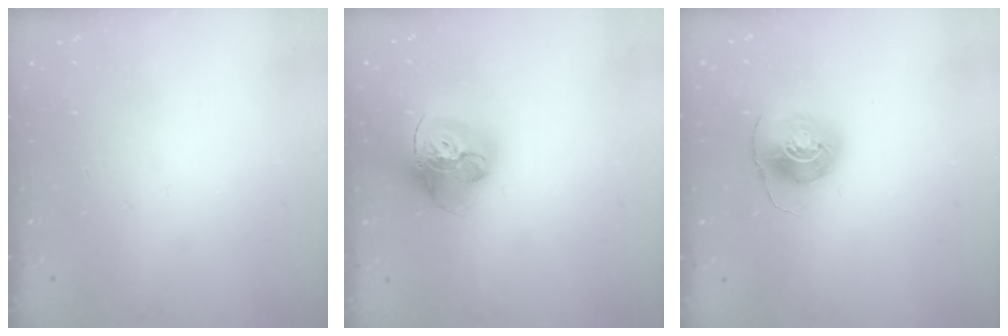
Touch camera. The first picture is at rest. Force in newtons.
{"total": 17.8, "press": 17.8, "slide": 1.6}
{"total": 8.3, "press": 8.3, "slide": 0.4}